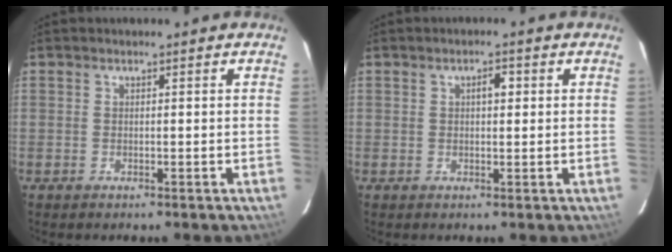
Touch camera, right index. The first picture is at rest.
{"total": 2.0, "force": [0.5, 0.8, 1.7], "torque": [-0.029, 0.007, 0.007]}